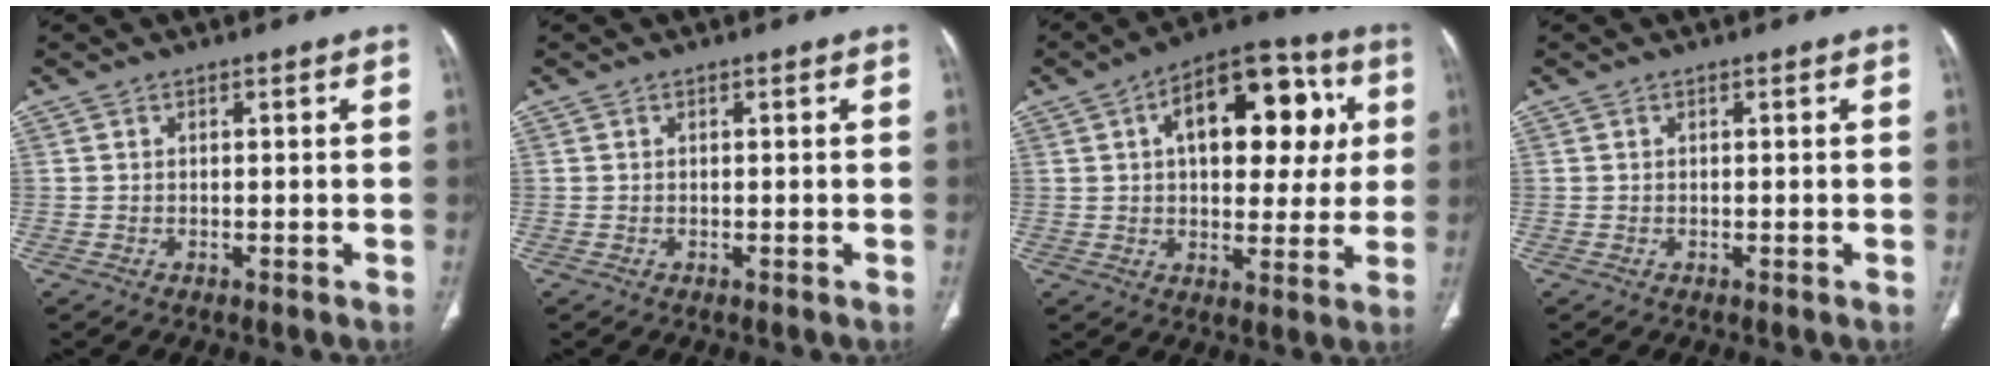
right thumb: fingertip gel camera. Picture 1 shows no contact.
{"total": 0.0}
{"total": 20.2, "force": [5.3, 11.0, 16.1], "torque": [-0.177, 0.016, 0.069]}
{"total": 0.0}